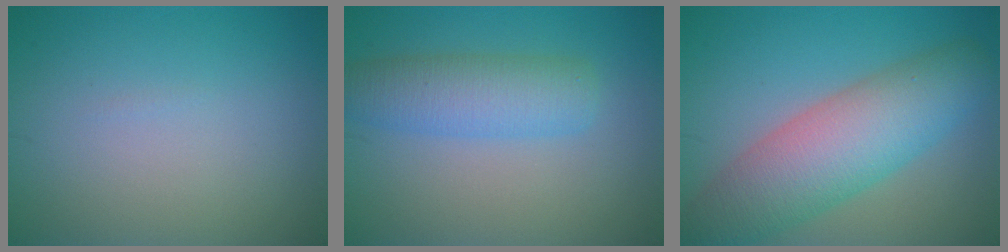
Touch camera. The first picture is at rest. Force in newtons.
{"total": 4.6, "press": 4.6, "slide": 0.2}
{"total": 8.3, "press": 8.3, "slide": 0.2}